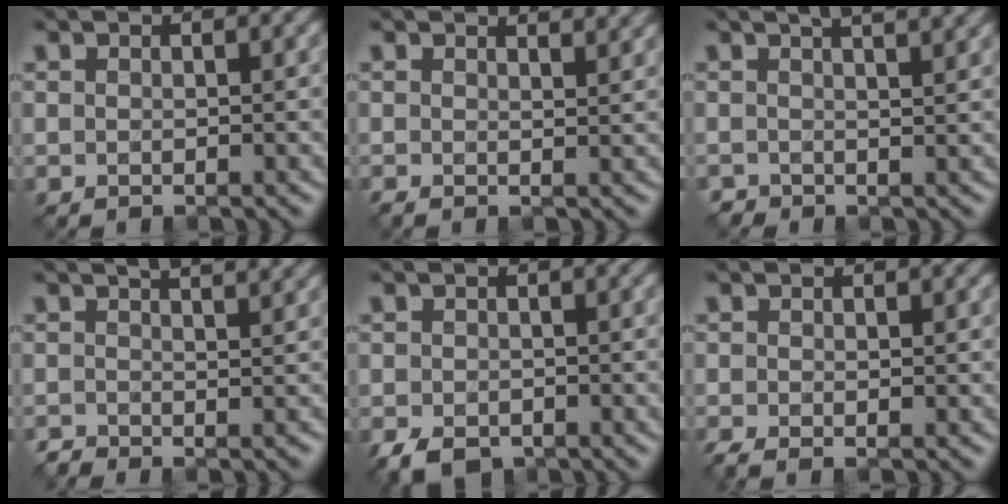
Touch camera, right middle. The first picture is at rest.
{"total": 2.0, "force": [1.6, 0.5, 1.2], "torque": [-0.008, 0.003, 0.017]}
{"total": 4.1, "force": [2.3, 1.8, 2.8], "torque": [-0.024, 0.025, 0.004]}
{"total": 2.9, "force": [0.5, 1.1, 2.6], "torque": [-0.020, 0.004, -0.008]}
{"total": 3.0, "force": [-2.0, 1.7, 1.4], "torque": [-0.024, -0.007, -0.041]}
{"total": 1.5, "force": [-1.1, 0.3, 1.0], "torque": [-0.022, -0.012, -0.029]}